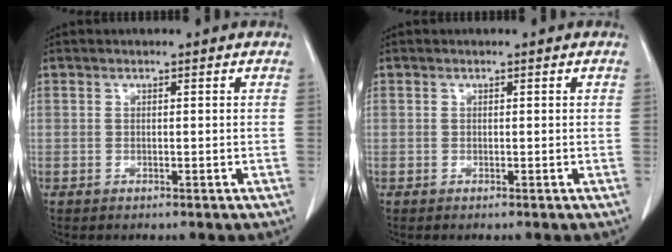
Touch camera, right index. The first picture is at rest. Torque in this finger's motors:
{"motor_torque": [-0.78, -0.41, -0.81, -0.20]}